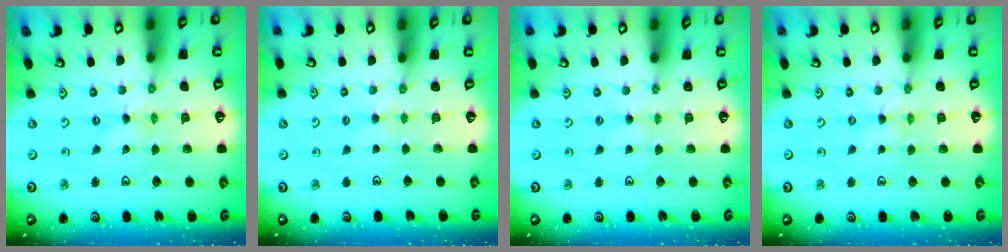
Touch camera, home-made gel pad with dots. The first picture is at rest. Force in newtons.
{"total": 2.4, "press": 2.4, "slide": 0.5}
{"total": 1.0, "press": 1.0, "slide": 0.2}
{"total": 1.3, "press": 1.2, "slide": 0.2}